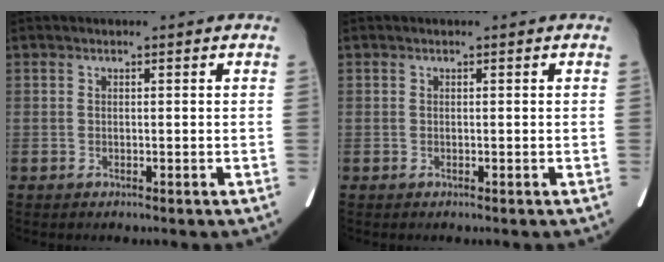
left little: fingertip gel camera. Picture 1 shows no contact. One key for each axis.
{"total": 0.0}